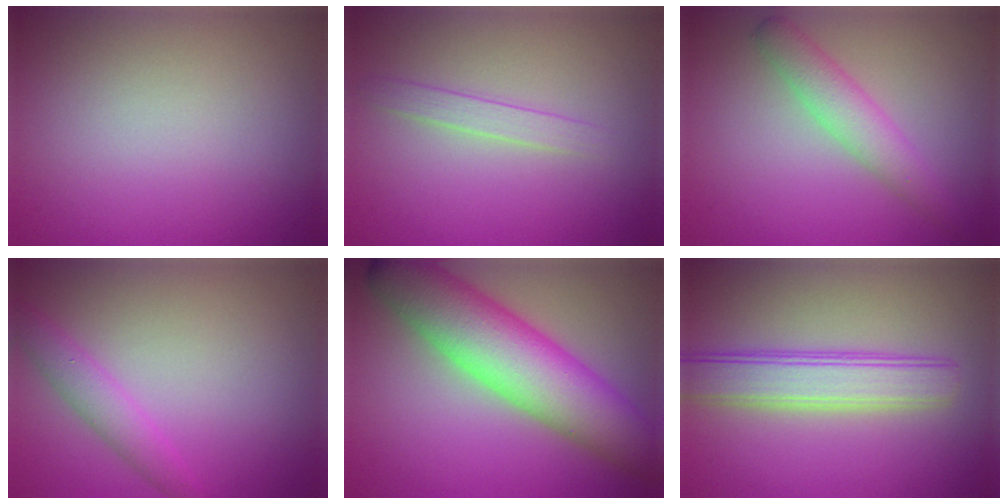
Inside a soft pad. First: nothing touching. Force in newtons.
{"total": 1.5, "press": 1.5, "slide": 0.1}
{"total": 3.1, "press": 3.1, "slide": 0.1}
{"total": 2.3, "press": 2.3, "slide": 0.1}
{"total": 9.9, "press": 9.9, "slide": 0.2}
{"total": 4.7, "press": 4.7, "slide": 0.1}